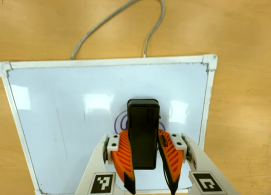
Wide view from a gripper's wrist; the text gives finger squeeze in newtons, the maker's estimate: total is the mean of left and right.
{"total": 12.1, "left": 11.9, "right": 12.2}